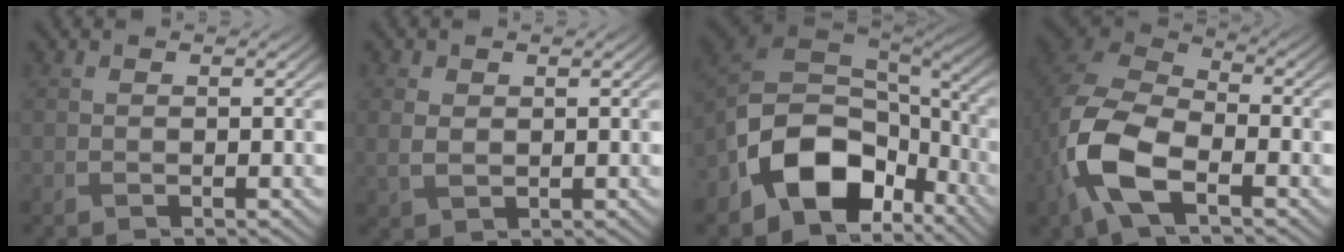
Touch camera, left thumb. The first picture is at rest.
{"total": 2.8, "force": [0.6, 2.1, 1.8], "torque": [-0.047, -0.002, 0.014]}
{"total": 13.9, "force": [-5.9, 9.4, 8.4], "torque": [-0.172, -0.025, -0.121]}
{"total": 12.1, "force": [-4.2, 6.6, 9.2], "torque": [-0.231, -0.018, -0.088]}